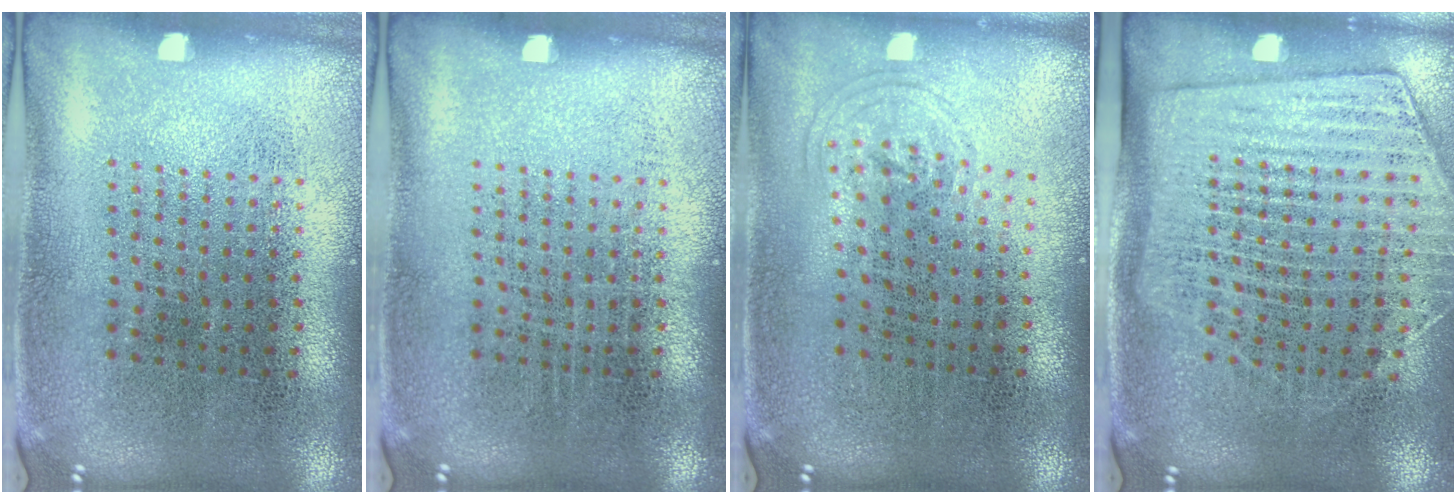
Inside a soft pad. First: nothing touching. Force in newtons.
{"total": 0.0}
{"total": 0.7, "press": 0.5, "slide": 0.5}
{"total": 1.8, "press": 1.5, "slide": 1.1}